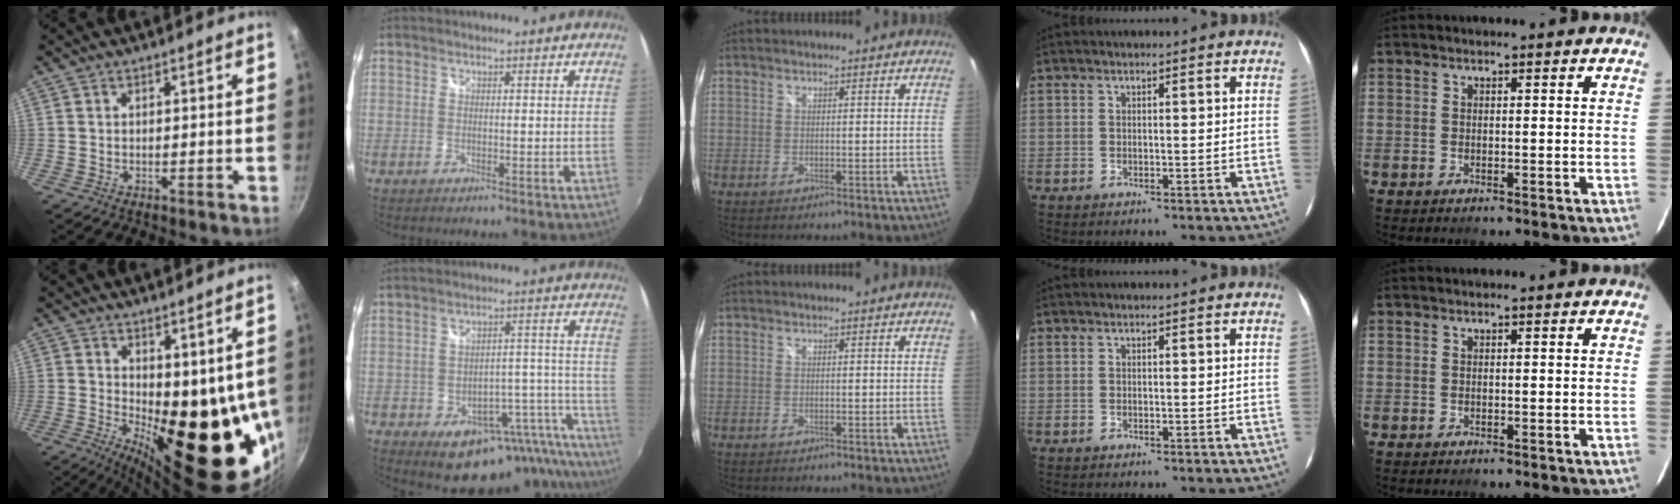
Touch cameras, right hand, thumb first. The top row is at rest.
{"thumb": {"total": 19.0, "force": [-0.6, 8.9, 16.8], "torque": [-0.191, -0.041, 0.013]}, "index": {"total": 19.7, "force": [-15.0, 9.4, 8.7], "torque": [-0.094, 0.039, -0.184]}}